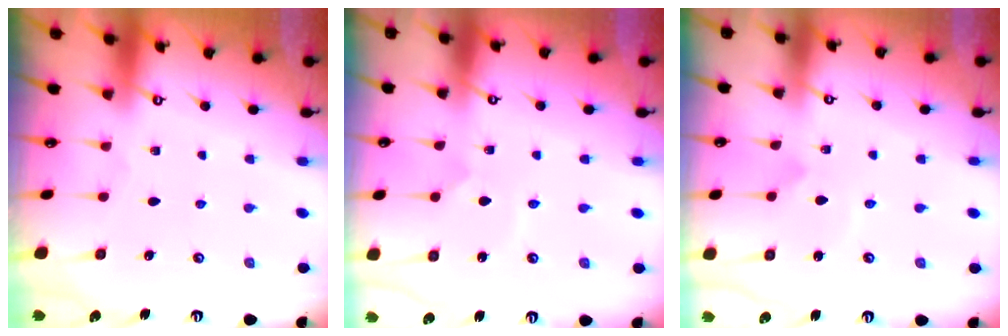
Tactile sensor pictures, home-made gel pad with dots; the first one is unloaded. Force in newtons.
{"total": 2.6, "press": 2.6, "slide": 0.1}
{"total": 2.2, "press": 2.2, "slide": 0.2}